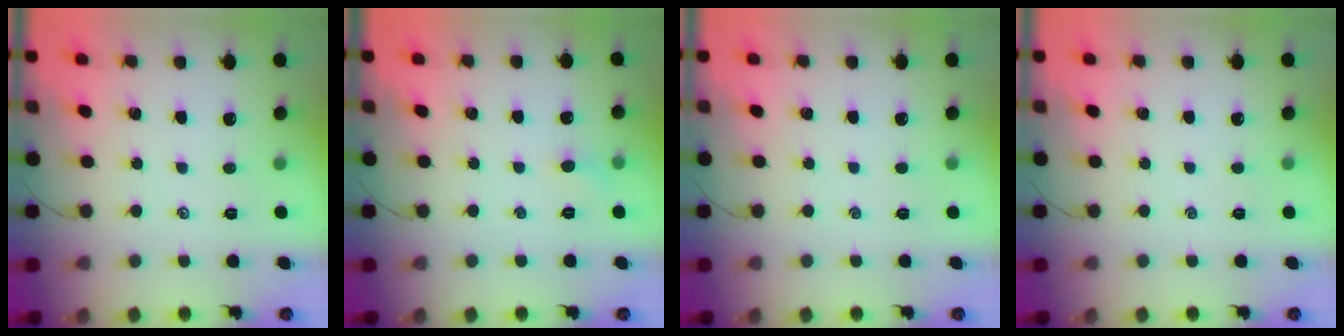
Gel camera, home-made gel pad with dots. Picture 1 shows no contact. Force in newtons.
{"total": 3.7, "press": 3.5, "slide": 1.2}
{"total": 0.0}
{"total": 0.0}